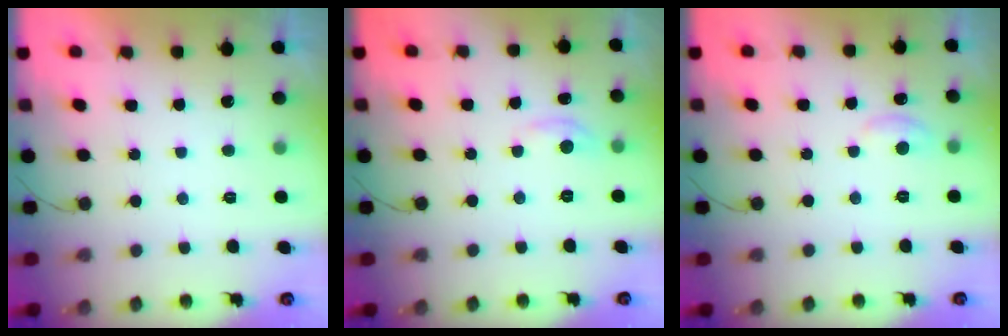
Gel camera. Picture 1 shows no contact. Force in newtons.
{"total": 3.3, "press": 3.2, "slide": 0.4}
{"total": 6.3, "press": 6.3, "slide": 0.5}